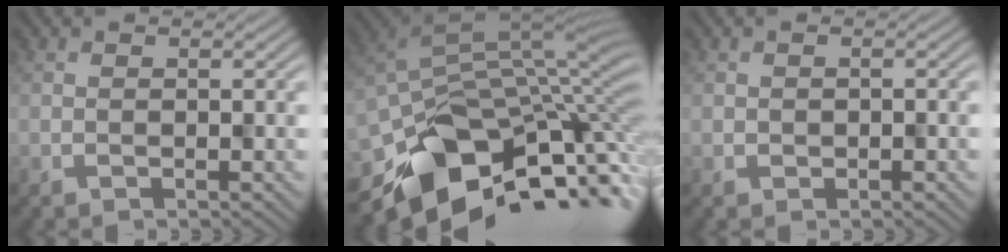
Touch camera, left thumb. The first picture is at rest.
{"total": 12.3, "force": [-5.3, 7.9, 7.9], "torque": [-0.144, -0.029, -0.085]}
{"total": 1.3, "force": [-0.4, 1.2, 0.2], "torque": [0.004, -0.005, -0.003]}